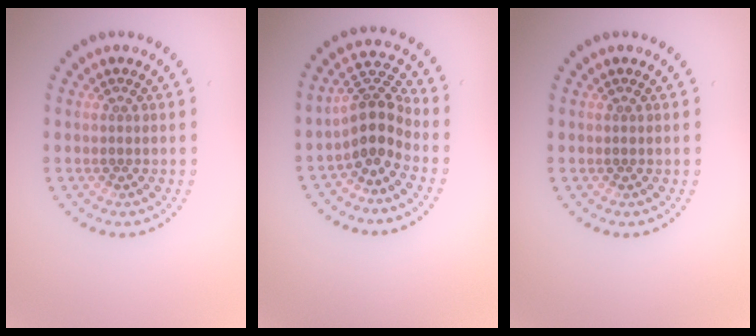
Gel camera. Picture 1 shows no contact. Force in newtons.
{"total": 3.8, "press": 2.9, "slide": 2.4}
{"total": 0.0}